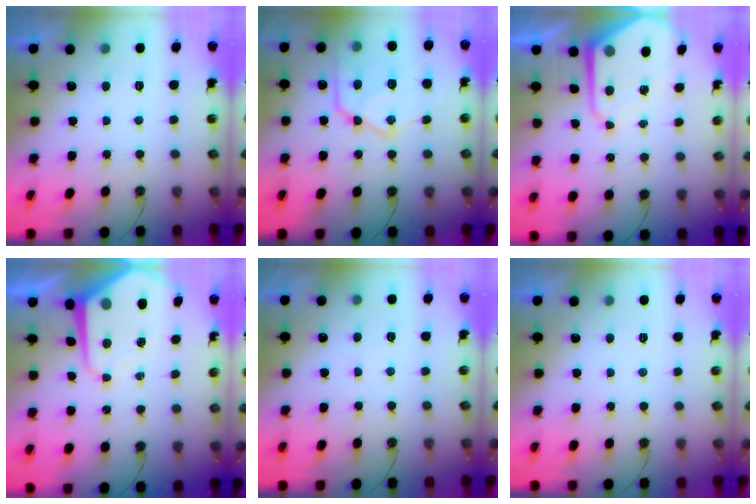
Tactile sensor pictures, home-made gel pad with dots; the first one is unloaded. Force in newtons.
{"total": 18.1, "press": 18.0, "slide": 1.8}
{"total": 9.7, "press": 9.7, "slide": 0.7}
{"total": 10.2, "press": 10.2, "slide": 1.0}
{"total": 3.3, "press": 3.3, "slide": 0.6}
{"total": 0.0}